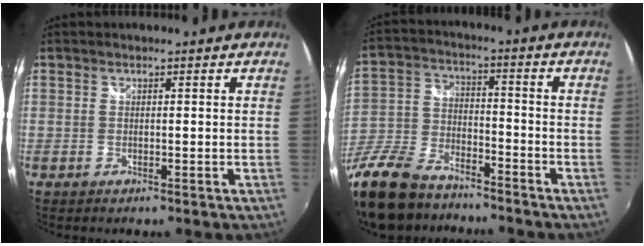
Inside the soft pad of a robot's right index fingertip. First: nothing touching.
{"total": 21.5, "force": [-16.2, 9.2, 10.7], "torque": [-0.261, -0.027, -0.298]}